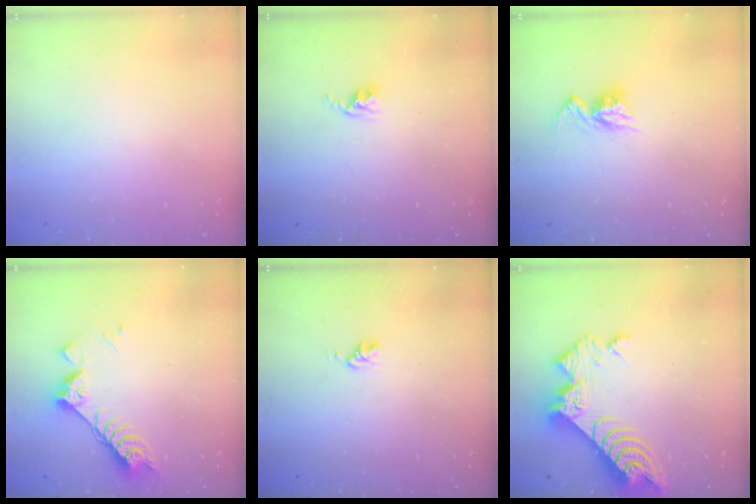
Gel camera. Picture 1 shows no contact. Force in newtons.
{"total": 2.6, "press": 2.6, "slide": 0.4}
{"total": 8.1, "press": 8.1, "slide": 0.8}
{"total": 8.3, "press": 8.2, "slide": 0.7}
{"total": 3.0, "press": 3.0, "slide": 0.4}
{"total": 10.0, "press": 10.0, "slide": 0.9}